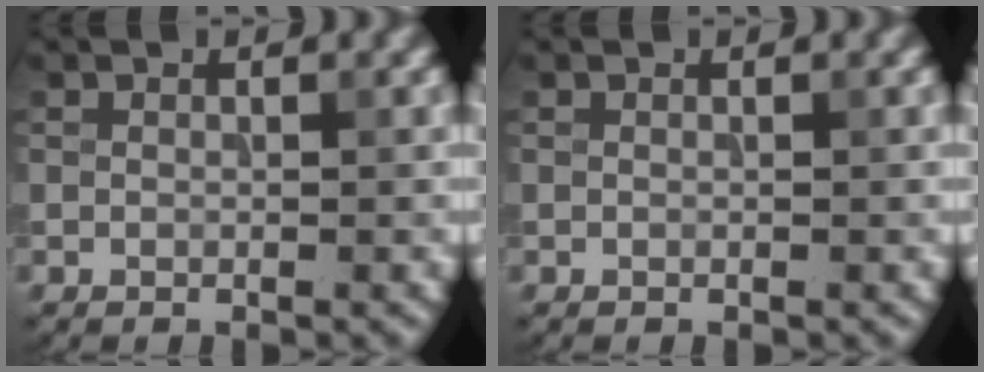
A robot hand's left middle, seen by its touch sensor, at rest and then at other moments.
{"total": 0.0}